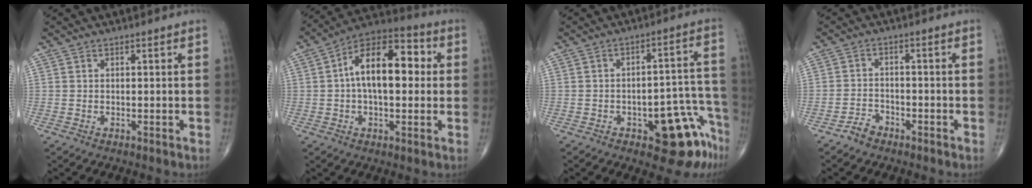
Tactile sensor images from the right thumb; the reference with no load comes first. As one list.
[{"total": 15.8, "force": [1.9, 8.4, 13.3], "torque": [-0.200, 0.036, 0.019]}, {"total": 12.4, "force": [-7.0, 5.0, 8.9], "torque": [-0.063, 0.063, -0.084]}, {"total": 2.9, "force": [-2.3, 1.6, 0.7], "torque": [-0.012, 0.014, -0.043]}]